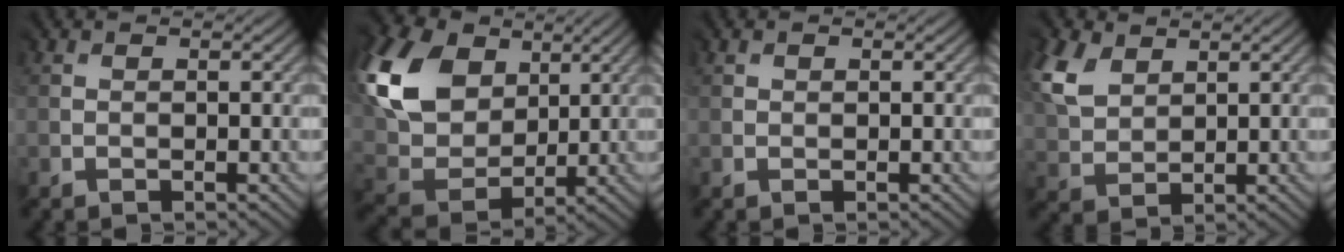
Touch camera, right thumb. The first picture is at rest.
{"total": 14.7, "force": [6.4, 10.7, 7.9], "torque": [-0.223, 0.027, 0.125]}
{"total": 0.9, "force": [0.6, 0.6, 0.2], "torque": [0.002, 0.000, 0.012]}
{"total": 7.0, "force": [4.2, 4.6, 3.2], "torque": [-0.120, 0.019, 0.090]}